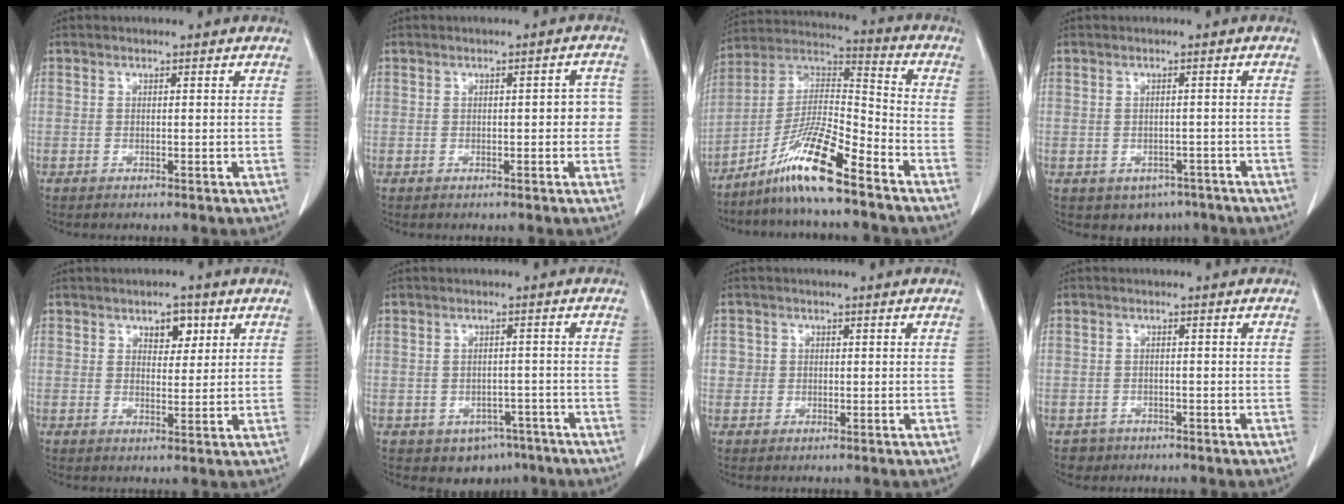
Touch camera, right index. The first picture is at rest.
{"total": 3.1, "force": [-0.3, 1.4, 2.7], "torque": [-0.019, 0.015, -0.005]}
{"total": 12.4, "force": [-8.7, 0.3, 8.9], "torque": [-0.171, 0.006, -0.163]}
{"total": 3.9, "force": [-2.7, 2.7, 0.9], "torque": [-0.001, 0.006, -0.030]}
{"total": 3.7, "force": [1.9, 1.9, 2.4], "torque": [-0.032, 0.002, 0.030]}
{"total": 5.4, "force": [-3.6, 3.7, 1.6], "torque": [-0.008, 0.008, -0.041]}
{"total": 2.0, "force": [0.2, 2.0, 0.2], "torque": [0.011, 0.005, 0.000]}
{"total": 1.9, "force": [-1.2, 1.4, -0.3], "torque": [0.000, 0.008, -0.020]}